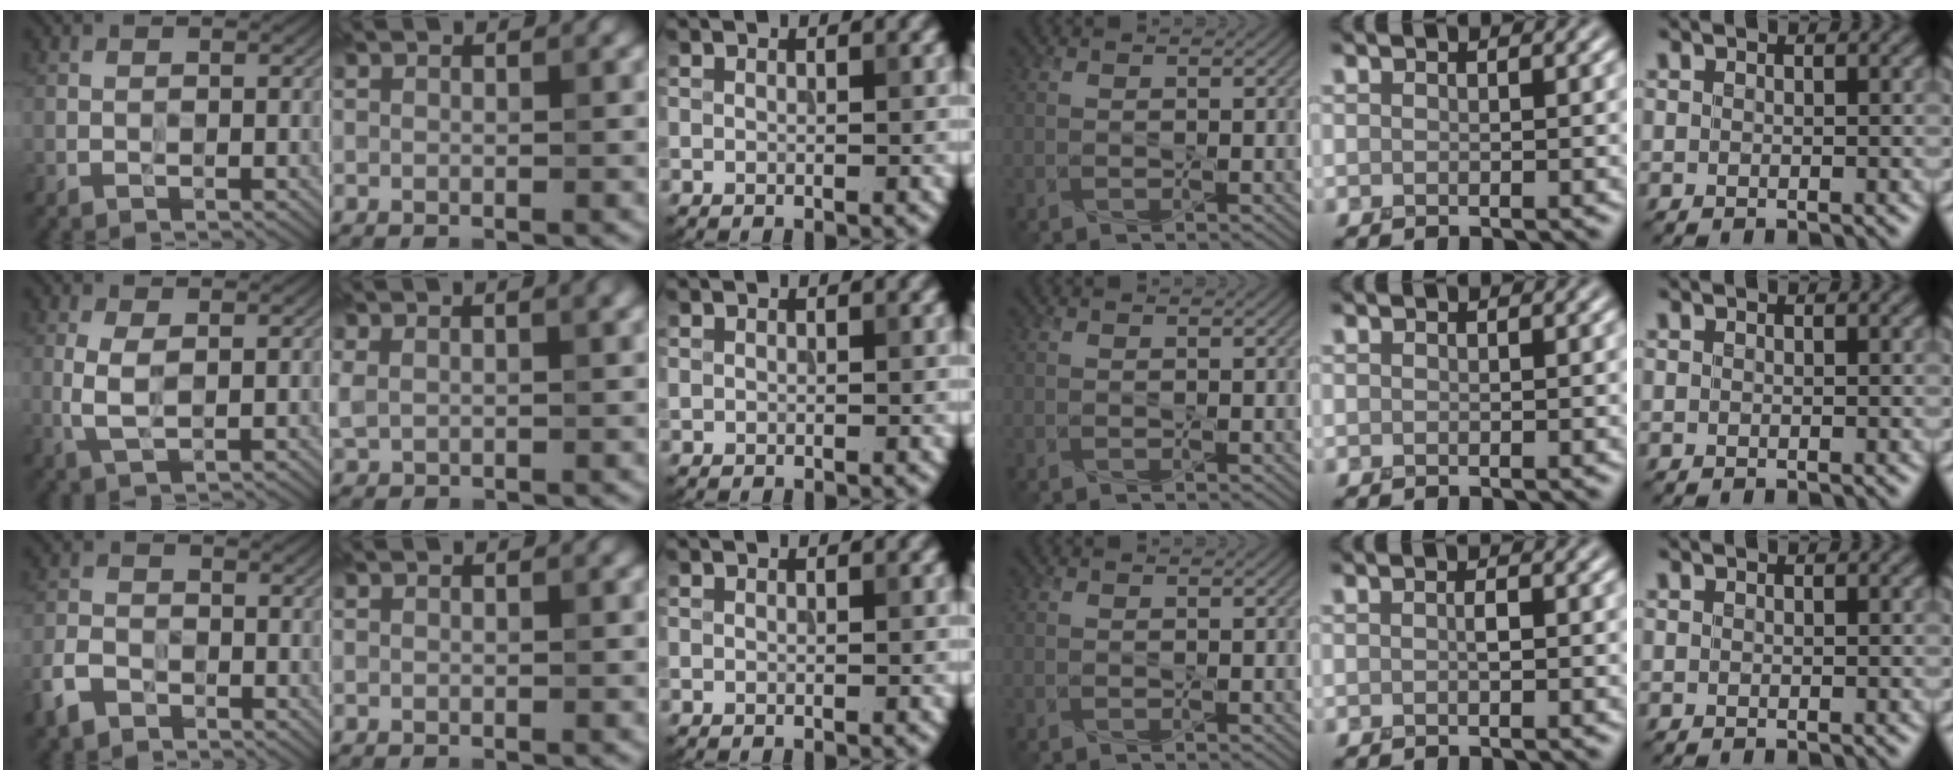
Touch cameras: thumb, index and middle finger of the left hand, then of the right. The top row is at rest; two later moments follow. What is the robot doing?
{"motion": "screw", "object": "toothpaste"}